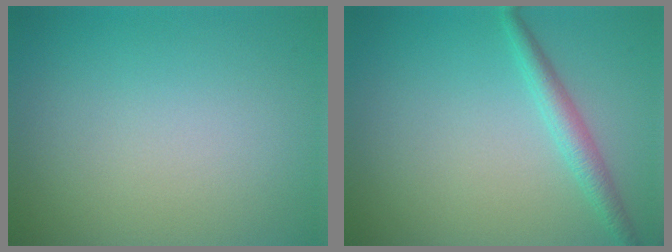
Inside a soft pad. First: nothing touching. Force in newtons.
{"total": 2.2, "press": 2.2, "slide": 0.0}